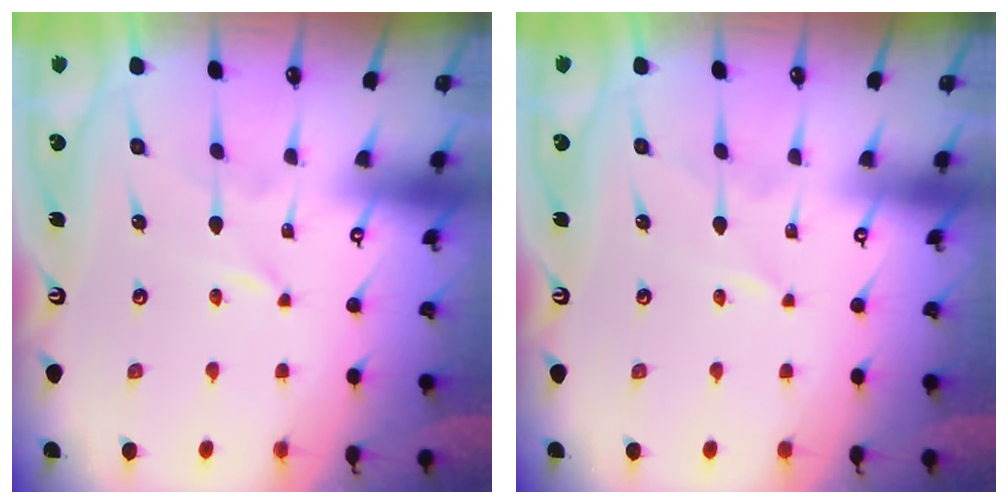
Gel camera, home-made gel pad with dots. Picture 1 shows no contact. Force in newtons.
{"total": 1.6, "press": 1.5, "slide": 0.2}